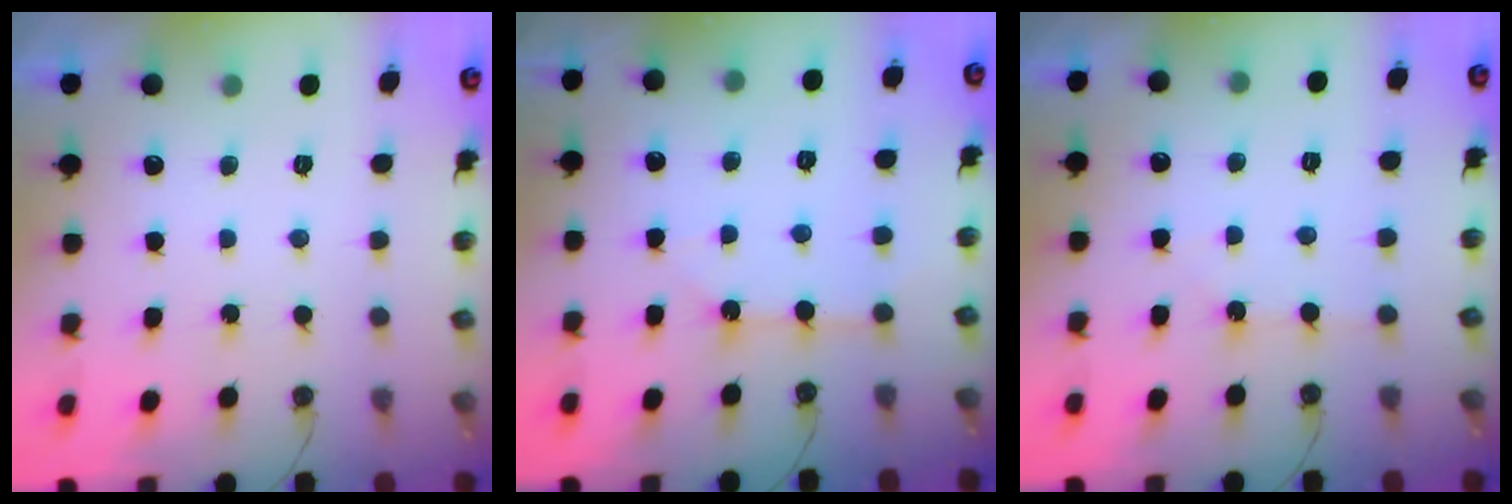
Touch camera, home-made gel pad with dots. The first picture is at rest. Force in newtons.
{"total": 3.6, "press": 3.6, "slide": 0.2}
{"total": 3.3, "press": 3.3, "slide": 0.4}